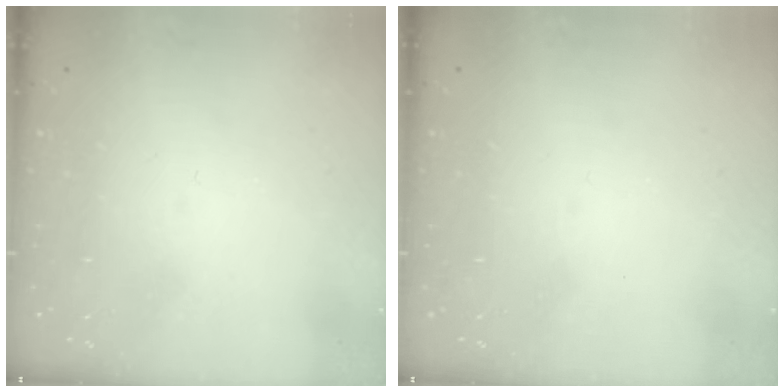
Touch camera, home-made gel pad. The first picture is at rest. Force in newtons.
{"total": 0.0}